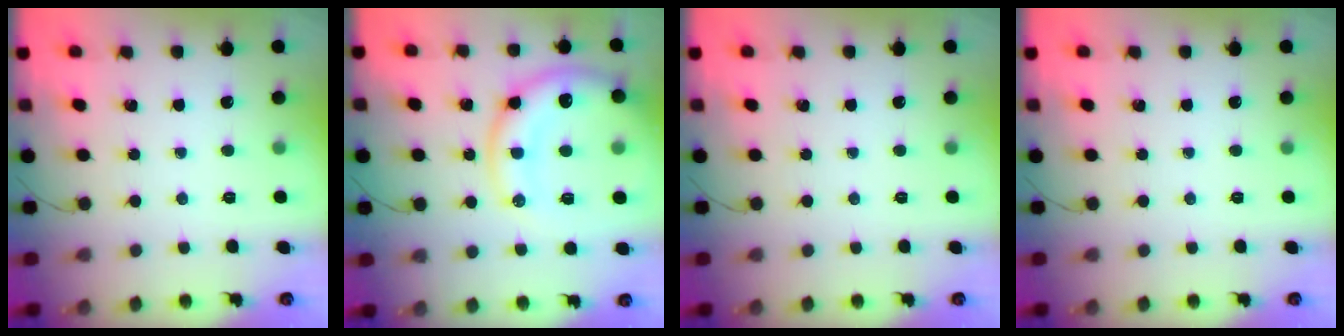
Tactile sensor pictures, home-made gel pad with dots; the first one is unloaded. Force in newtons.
{"total": 16.3, "press": 16.1, "slide": 2.4}
{"total": 0.0}
{"total": 0.0}